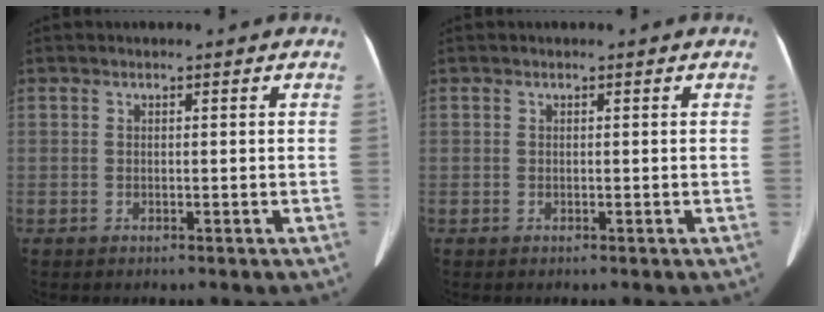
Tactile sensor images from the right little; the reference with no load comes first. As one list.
[{"total": 0.0}]